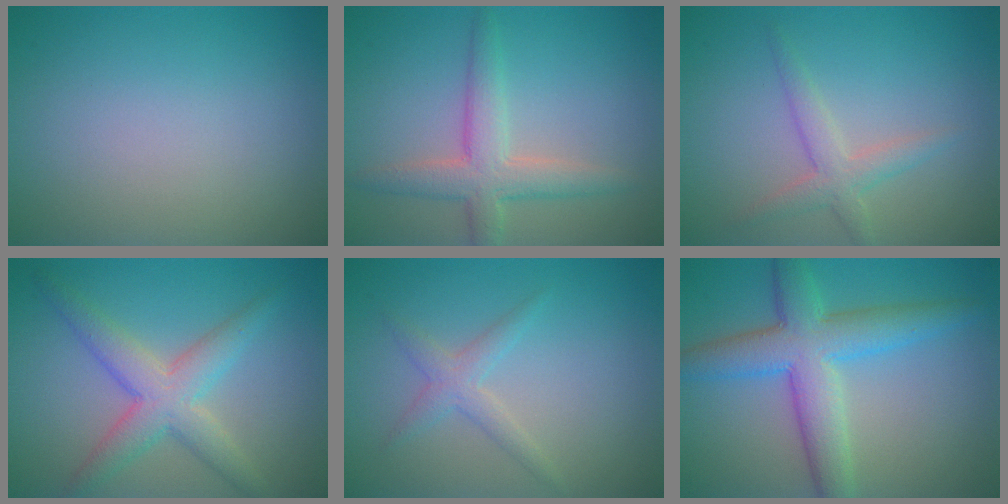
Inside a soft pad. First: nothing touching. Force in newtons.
{"total": 4.0, "press": 4.0, "slide": 0.2}
{"total": 2.5, "press": 2.5, "slide": 0.1}
{"total": 4.7, "press": 4.7, "slide": 0.1}
{"total": 1.9, "press": 1.9, "slide": 0.1}
{"total": 6.6, "press": 6.6, "slide": 0.1}